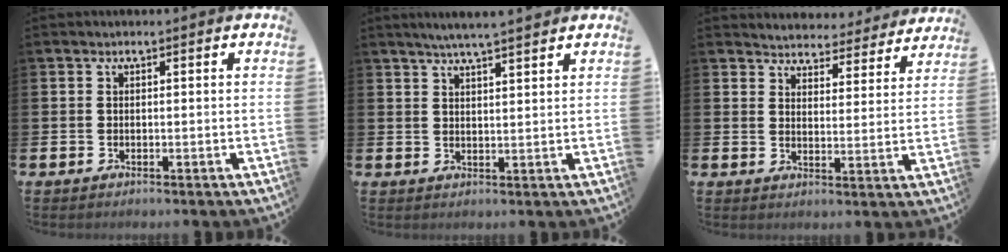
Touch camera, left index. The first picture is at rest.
{"total": 4.4, "force": [4.2, -0.3, 1.3], "torque": [-0.029, -0.014, 0.074]}
{"total": 4.4, "force": [4.3, 0.8, -0.2], "torque": [-0.013, -0.038, 0.072]}